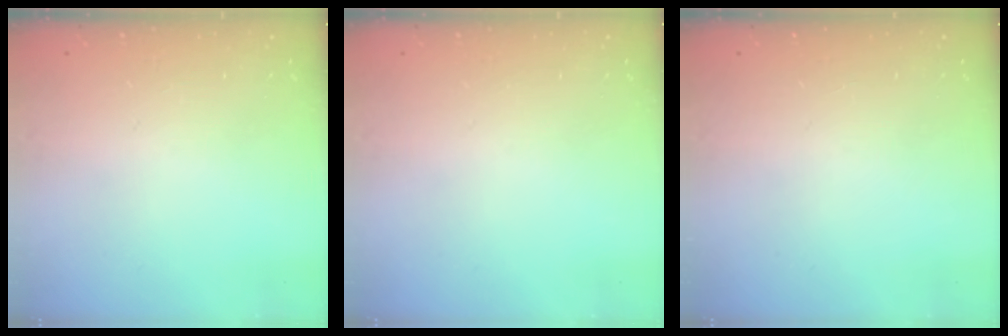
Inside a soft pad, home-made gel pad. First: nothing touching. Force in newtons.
{"total": 0.0}
{"total": 0.0}